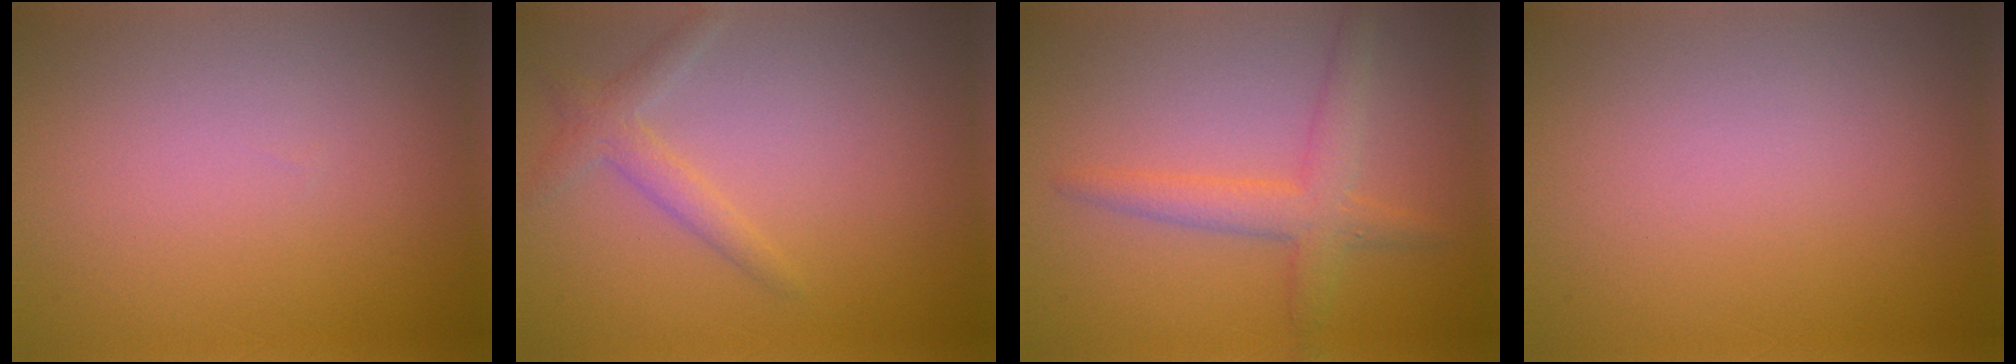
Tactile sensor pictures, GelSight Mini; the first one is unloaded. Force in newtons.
{"total": 1.9, "press": 1.9, "slide": 0.1}
{"total": 2.6, "press": 2.6, "slide": 0.2}
{"total": 0.0}